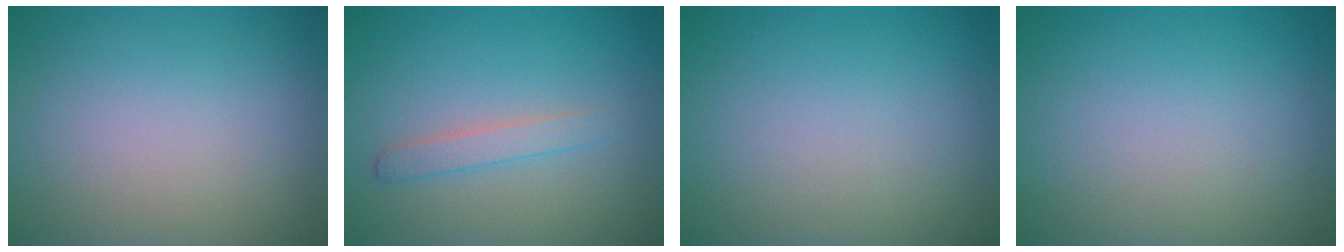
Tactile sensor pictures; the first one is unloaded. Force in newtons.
{"total": 1.8, "press": 1.8, "slide": 0.1}
{"total": 0.0}
{"total": 0.0}